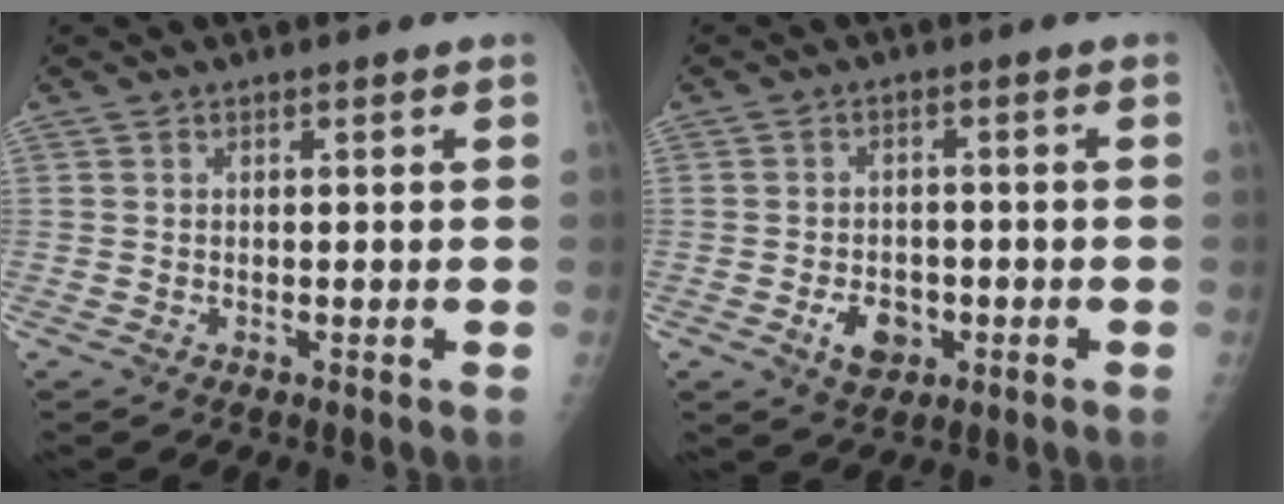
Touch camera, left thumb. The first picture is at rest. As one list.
[{"total": 5.5, "force": [-2.0, 3.9, 3.2], "torque": [-0.037, 0.008, -0.028]}]